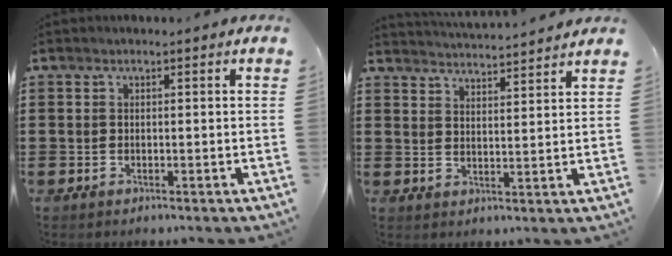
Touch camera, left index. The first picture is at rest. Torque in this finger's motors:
{"motor_torque": [-1.26, 0.88, -0.34, 0.01]}